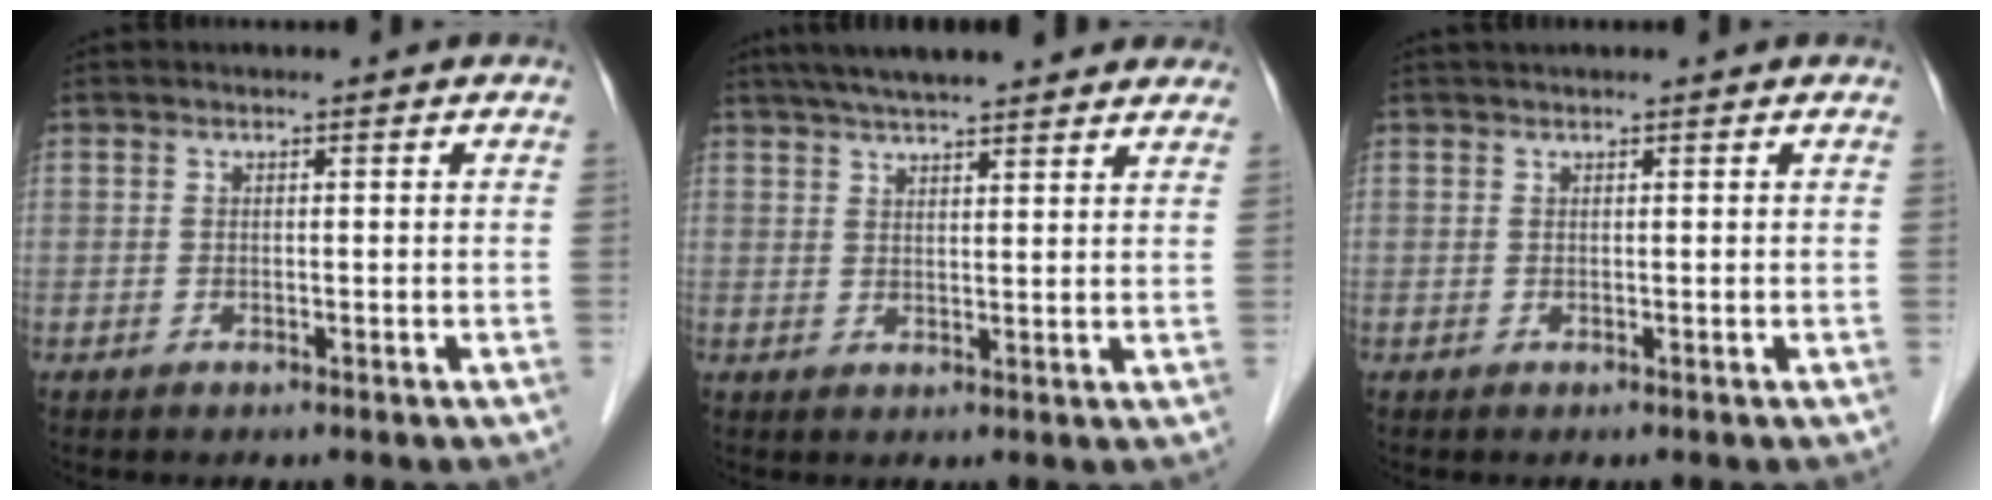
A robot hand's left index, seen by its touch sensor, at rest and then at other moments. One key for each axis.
{"total": 15.8, "fx": 13.4, "fy": 2.5, "fz": 7.9, "tx": -0.119, "ty": 0.044, "tz": 0.182}
{"total": 1.5, "fx": 1.4, "fy": 0.1, "fz": 0.6, "tx": -0.008, "ty": 0.023, "tz": 0.027}